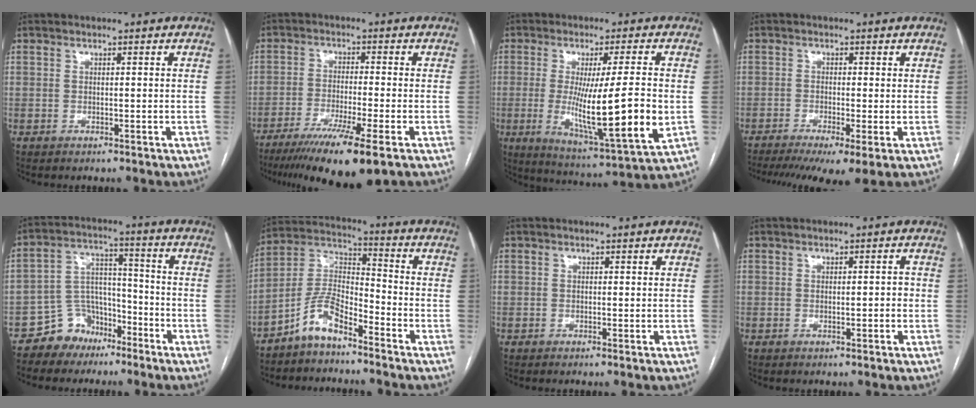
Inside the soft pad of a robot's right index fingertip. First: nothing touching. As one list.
[{"total": 12.7, "force": [-8.4, 0.3, 9.5], "torque": [-0.151, -0.036, -0.137]}, {"total": 16.3, "force": [-1.8, 0.4, 16.2], "torque": [-0.281, -0.038, -0.024]}, {"total": 9.0, "force": [-5.5, 1.9, 6.9], "torque": [-0.113, -0.015, -0.092]}, {"total": 8.3, "force": [-5.8, 5.8, 1.1], "torque": [-0.018, 0.037, -0.098]}, {"total": 8.0, "force": [-5.8, 2.7, 4.8], "torque": [-0.104, 0.018, -0.119]}, {"total": 0.0}, {"total": 1.8, "force": [-0.2, 0.5, 1.7], "torque": [-0.025, 0.003, 0.000]}]